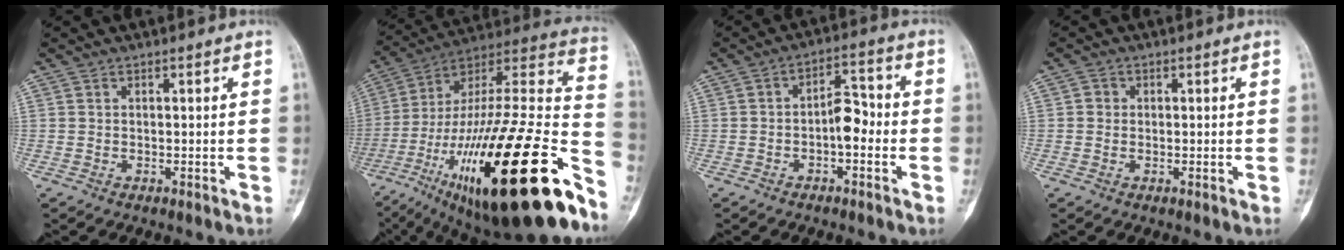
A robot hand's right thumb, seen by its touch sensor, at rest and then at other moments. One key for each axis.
{"total": 40.3, "fx": -19.2, "fy": 9.8, "fz": 34.0, "tx": -0.515, "ty": 0.047, "tz": -0.312}
{"total": 6.4, "fx": -1.4, "fy": 3.3, "fz": 5.2, "tx": -0.064, "ty": 0.030, "tz": -0.030}
{"total": 1.2, "fx": 0.1, "fy": 1.2, "fz": 0.3, "tx": 0.005, "ty": 0.004, "tz": -0.002}